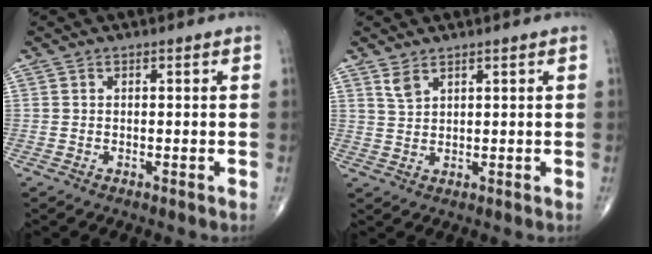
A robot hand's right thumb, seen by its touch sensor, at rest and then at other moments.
{"total": 2.5, "force": [1.8, 1.0, 1.4], "torque": [-0.028, -0.006, 0.044]}